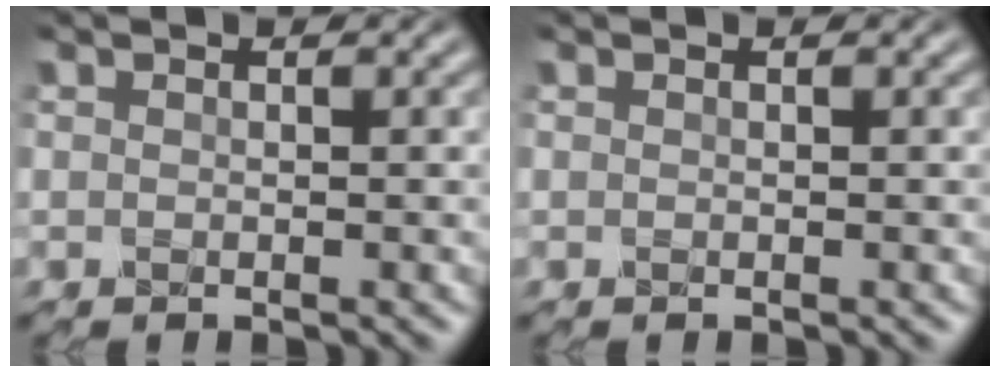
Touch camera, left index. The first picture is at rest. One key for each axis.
{"total": 0.0}